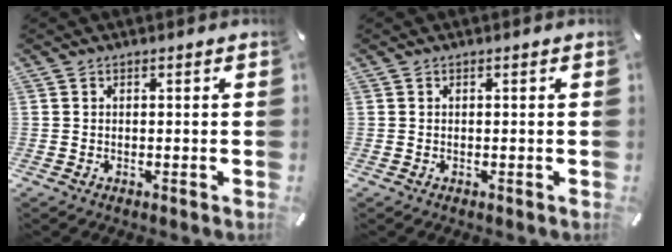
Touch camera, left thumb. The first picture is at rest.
{"total": 0.0}